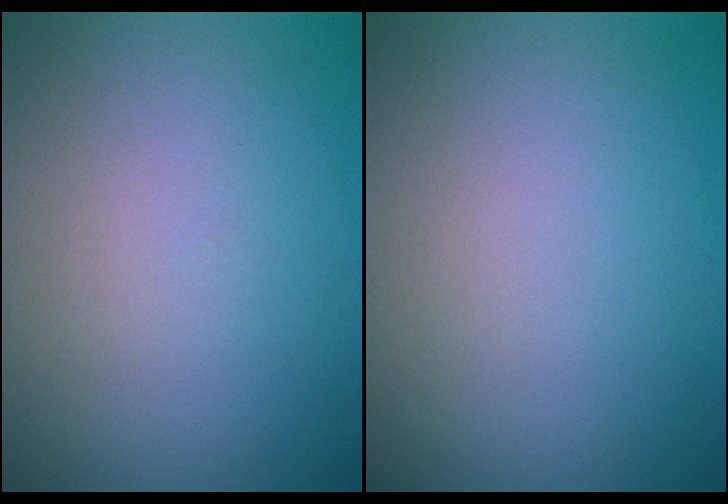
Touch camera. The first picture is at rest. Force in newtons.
{"total": 0.0}